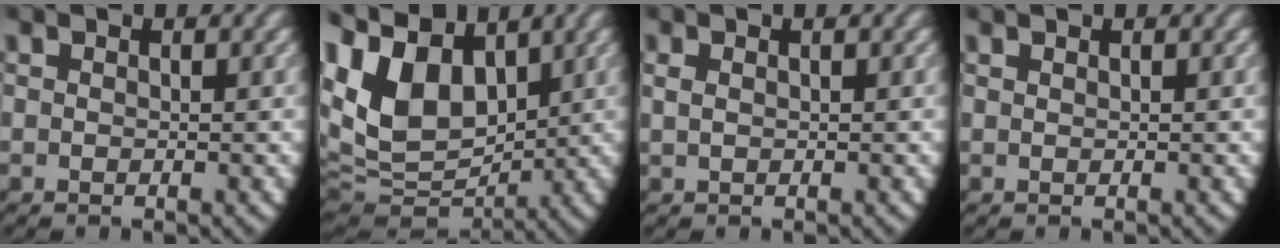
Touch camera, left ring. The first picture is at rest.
{"total": 13.6, "force": [2.1, 10.6, 8.4], "torque": [-0.200, -0.039, 0.048]}
{"total": 0.8, "force": [0.3, 0.3, 0.6], "torque": [-0.018, -0.003, 0.013]}
{"total": 0.5, "force": [0.4, -0.3, 0.1], "torque": [0.000, -0.002, 0.011]}